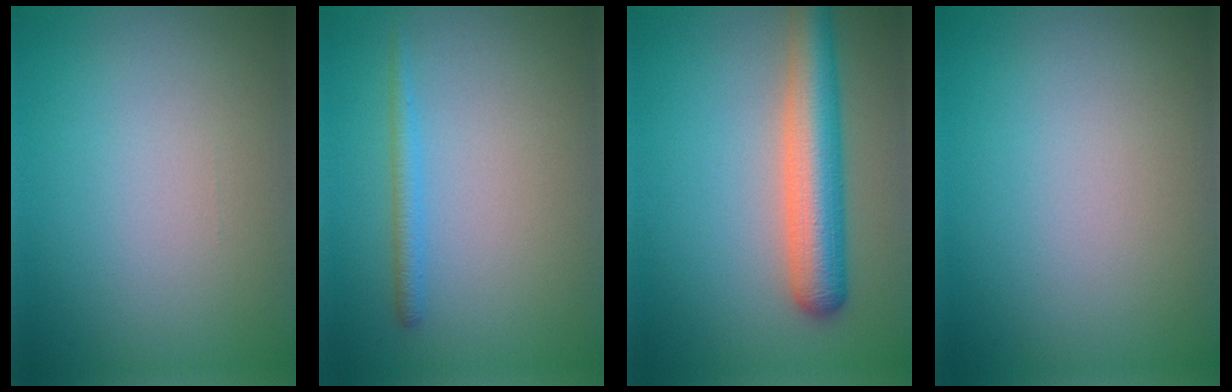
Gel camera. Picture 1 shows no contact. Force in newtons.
{"total": 1.4, "press": 1.4, "slide": 0.1}
{"total": 6.0, "press": 6.0, "slide": 0.3}
{"total": 0.0}